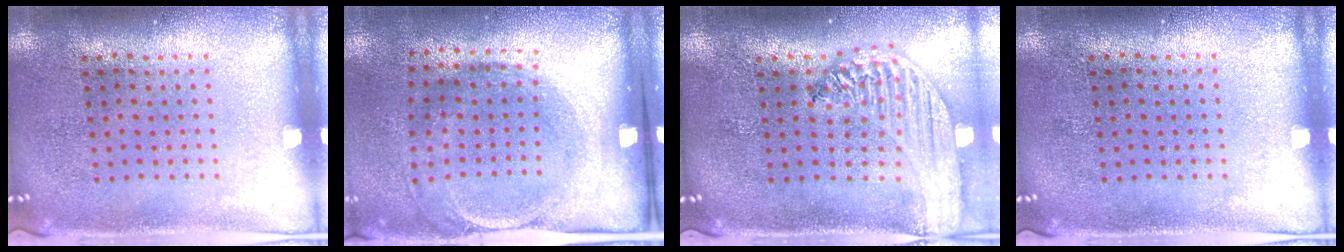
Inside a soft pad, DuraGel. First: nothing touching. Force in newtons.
{"total": 1.8, "press": 1.2, "slide": 1.3}
{"total": 2.8, "press": 2.2, "slide": 1.6}
{"total": 0.0}